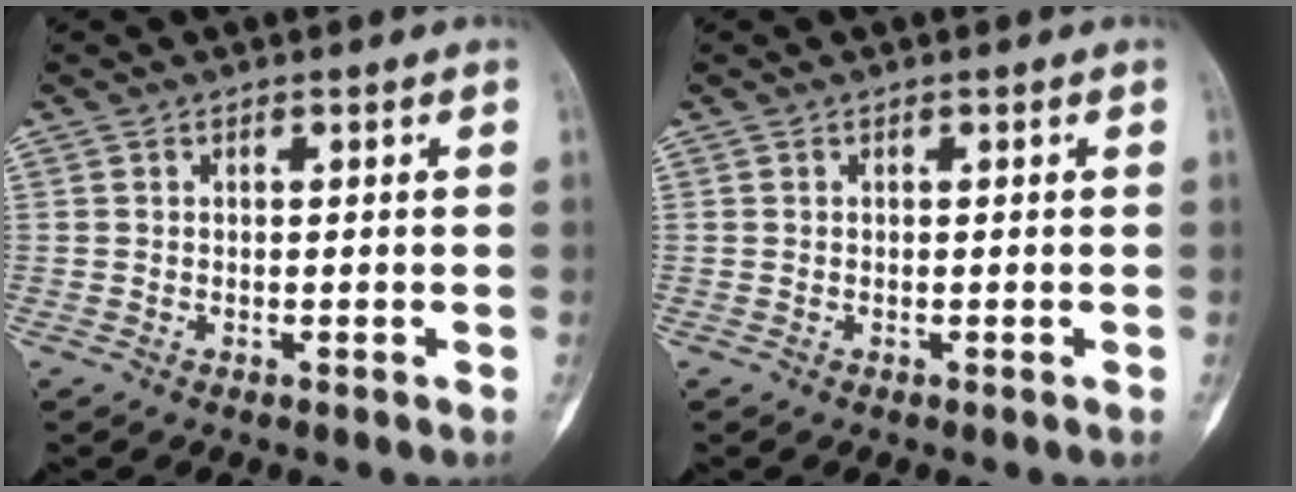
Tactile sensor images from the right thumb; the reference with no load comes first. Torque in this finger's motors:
{"motor_torque": [0.01, 0.00, 0.09, 0.06, 0.01]}